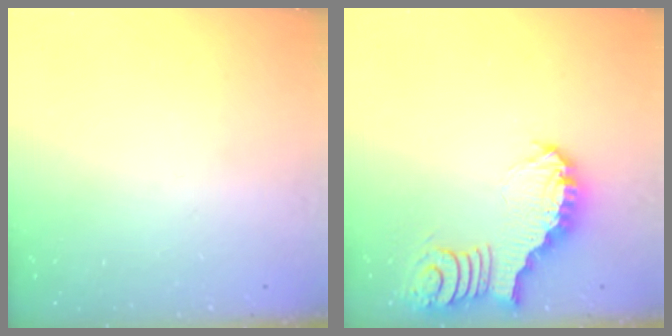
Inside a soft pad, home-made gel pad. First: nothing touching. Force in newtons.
{"total": 3.7, "press": 3.7, "slide": 0.6}